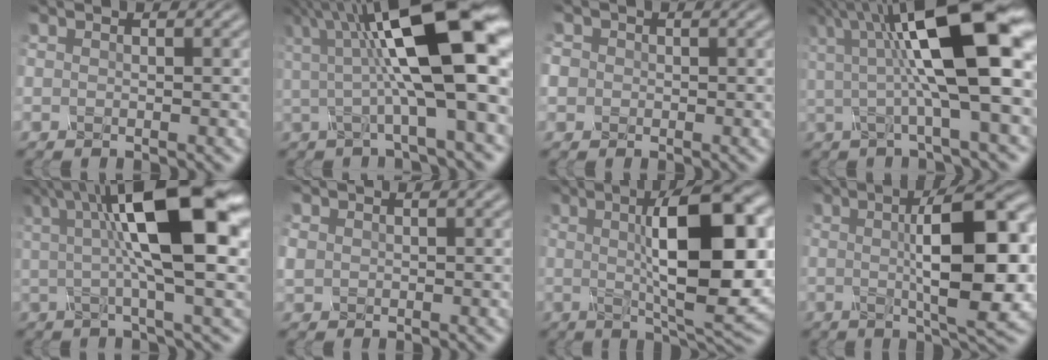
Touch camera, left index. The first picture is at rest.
{"total": 12.8, "force": [2.3, 3.1, 12.3], "torque": [-0.188, 0.020, 0.031]}
{"total": 2.4, "force": [0.4, 2.3, 0.8], "torque": [-0.003, 0.017, -0.010]}
{"total": 12.7, "force": [2.3, 3.0, 12.1], "torque": [-0.182, 0.023, 0.031]}
{"total": 11.8, "force": [3.2, 2.7, 11.1], "torque": [-0.169, 0.018, 0.049]}
{"total": 1.1, "force": [0.3, 1.0, 0.3], "torque": [-0.005, 0.001, 0.004]}
{"total": 12.5, "force": [1.7, 3.3, 11.9], "torque": [-0.163, 0.009, 0.027]}
{"total": 11.2, "force": [0.9, 2.9, 10.8], "torque": [-0.147, 0.009, 0.011]}